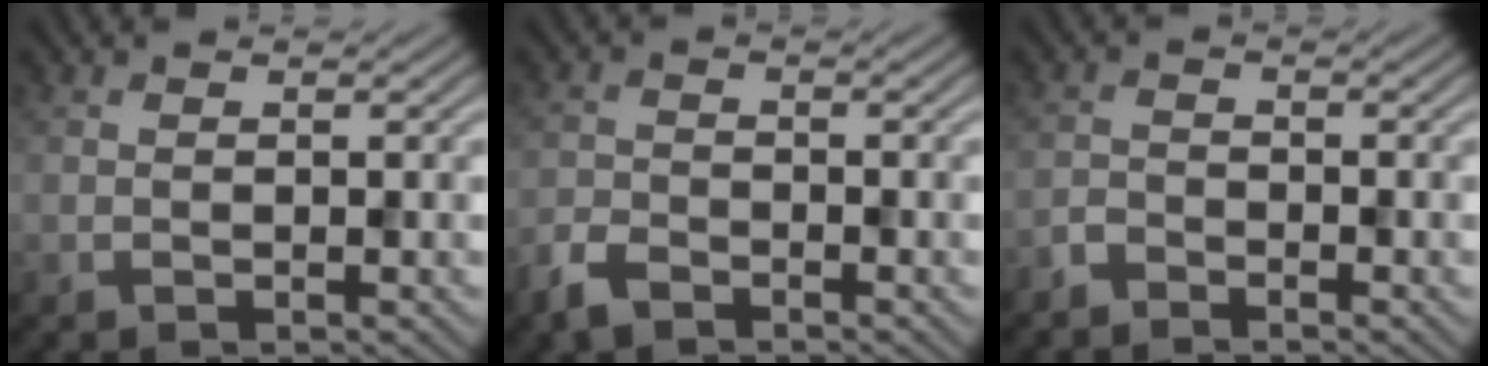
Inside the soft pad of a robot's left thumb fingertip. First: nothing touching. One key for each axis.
{"total": 3.4, "fx": -2.7, "fy": 1.5, "fz": 1.6, "tx": -0.036, "ty": -0.006, "tz": -0.065}
{"total": 2.0, "fx": -1.8, "fy": 0.5, "fz": 0.5, "tx": -0.010, "ty": -0.001, "tz": -0.046}